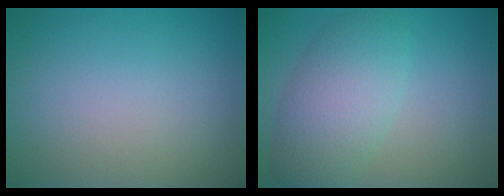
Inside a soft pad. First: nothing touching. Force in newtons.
{"total": 5.6, "press": 5.6, "slide": 0.2}